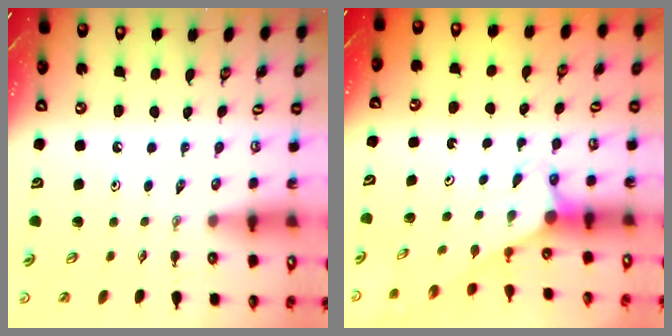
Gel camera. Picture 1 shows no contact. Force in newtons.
{"total": 2.9, "press": 2.9, "slide": 0.0}